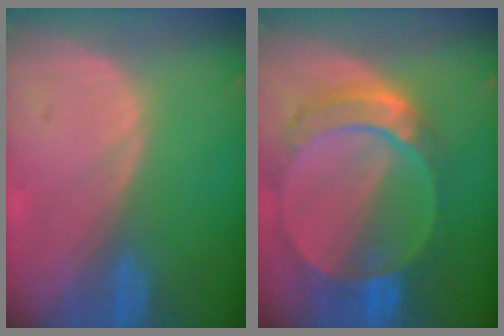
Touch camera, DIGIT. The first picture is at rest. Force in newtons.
{"total": 9.8, "press": 8.4, "slide": 5.0}